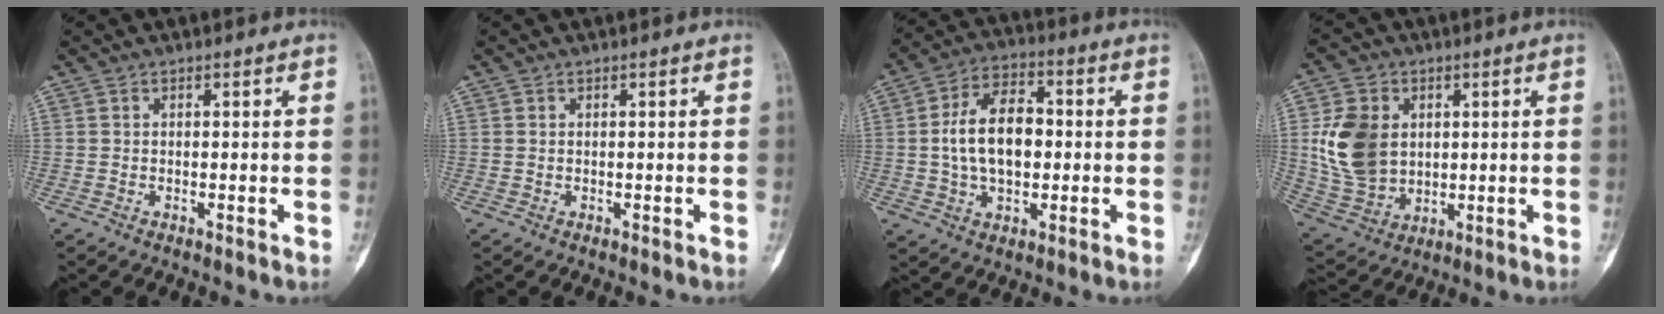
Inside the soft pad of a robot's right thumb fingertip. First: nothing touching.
{"total": 0.0}
{"total": 12.6, "force": [0.2, 7.8, 10.0], "torque": [-0.160, 0.019, 0.000]}
{"total": 13.7, "force": [2.1, 10.5, 8.5], "torque": [-0.145, -0.009, 0.055]}